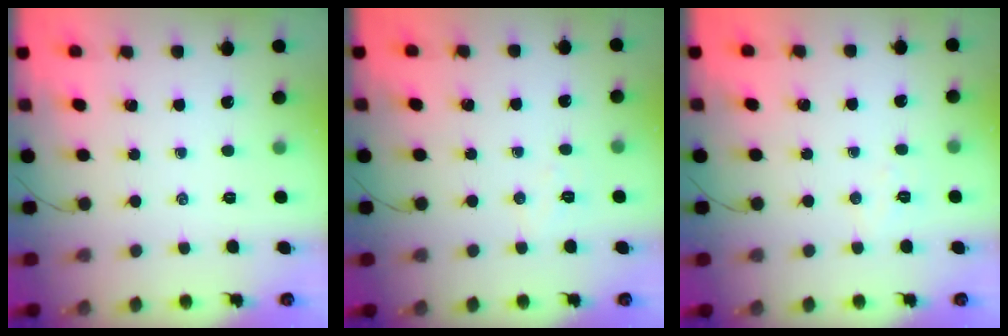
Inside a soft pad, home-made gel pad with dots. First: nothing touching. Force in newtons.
{"total": 3.9, "press": 3.8, "slide": 0.8}
{"total": 3.9, "press": 3.8, "slide": 0.8}